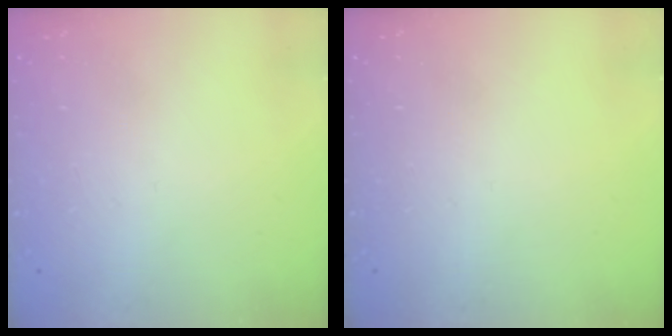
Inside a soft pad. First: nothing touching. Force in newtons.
{"total": 0.0}